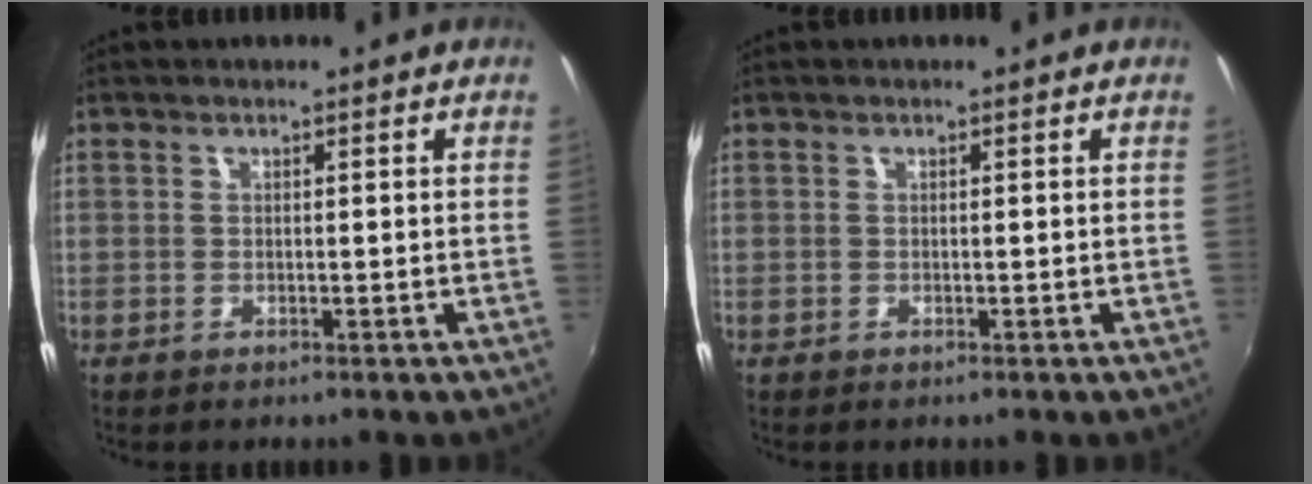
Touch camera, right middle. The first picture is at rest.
{"total": 0.0}